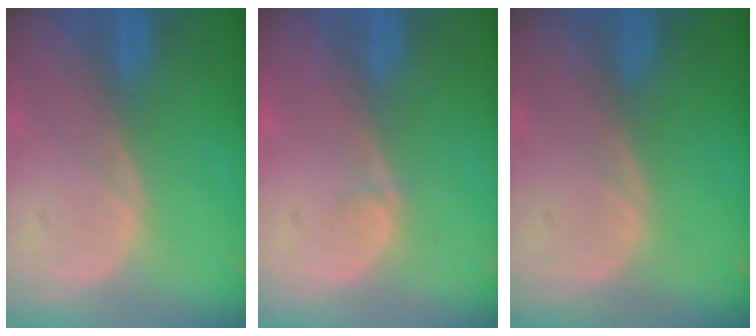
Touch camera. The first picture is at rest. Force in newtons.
{"total": 0.5, "press": 0.5, "slide": 0.2}
{"total": 0.0}